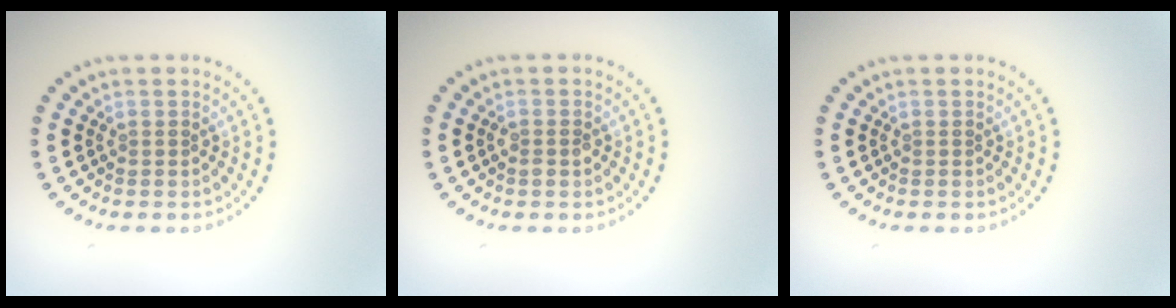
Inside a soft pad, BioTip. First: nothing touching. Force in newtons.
{"total": 1.1, "press": 1.0, "slide": 0.2}
{"total": 0.0}